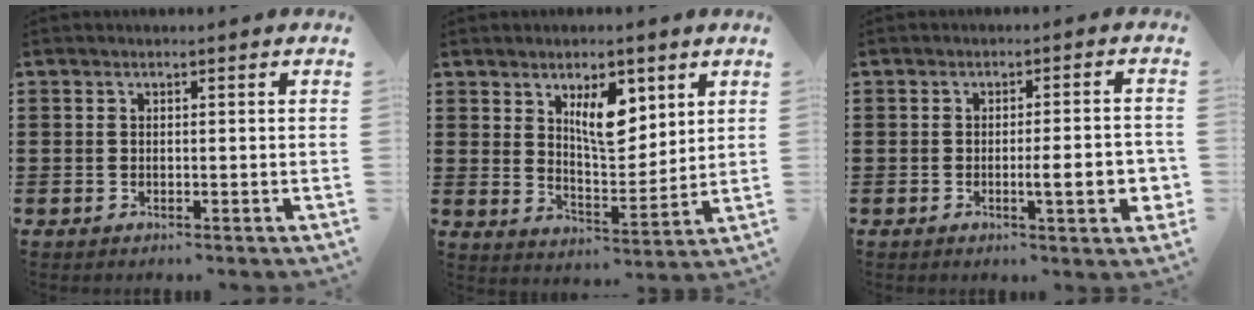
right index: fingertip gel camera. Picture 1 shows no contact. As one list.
[{"total": 8.3, "force": [4.1, 3.7, 6.2], "torque": [-0.103, -0.007, 0.066]}, {"total": 6.3, "force": [-1.4, 1.1, 6.0], "torque": [-0.079, -0.010, -0.024]}]